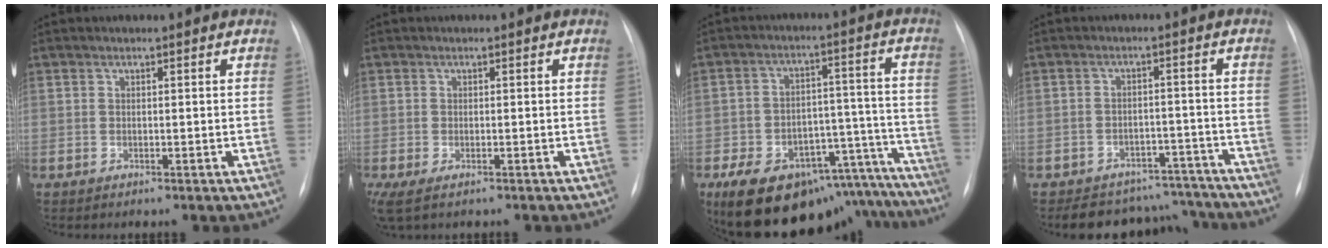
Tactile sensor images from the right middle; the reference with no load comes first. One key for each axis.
{"total": 4.5, "fx": -3.0, "fy": 1.7, "fz": 2.9, "tx": -0.055, "ty": -0.012, "tz": -0.043}
{"total": 23.2, "fx": -18.5, "fy": 10.2, "fz": 9.7, "tx": -0.113, "ty": 0.045, "tz": -0.249}
{"total": 11.1, "fx": -10.2, "fy": 4.3, "fz": 0.5, "tx": 0.012, "ty": 0.036, "tz": -0.126}